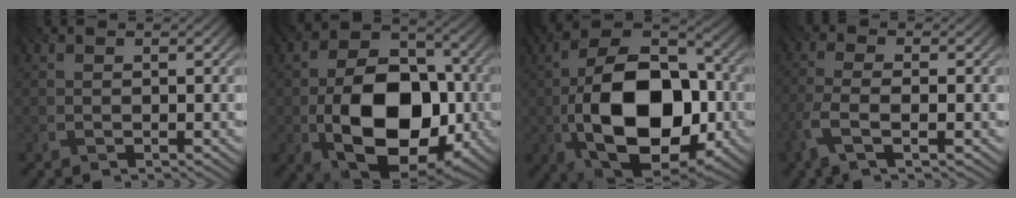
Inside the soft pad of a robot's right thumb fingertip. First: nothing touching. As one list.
[{"total": 16.1, "force": [-4.7, 10.2, 11.6], "torque": [-0.177, -0.022, -0.089]}, {"total": 17.1, "force": [-4.5, 10.0, 13.2], "torque": [-0.222, -0.009, -0.087]}, {"total": 4.2, "force": [-2.9, 0.8, 3.0], "torque": [-0.072, -0.005, -0.067]}]